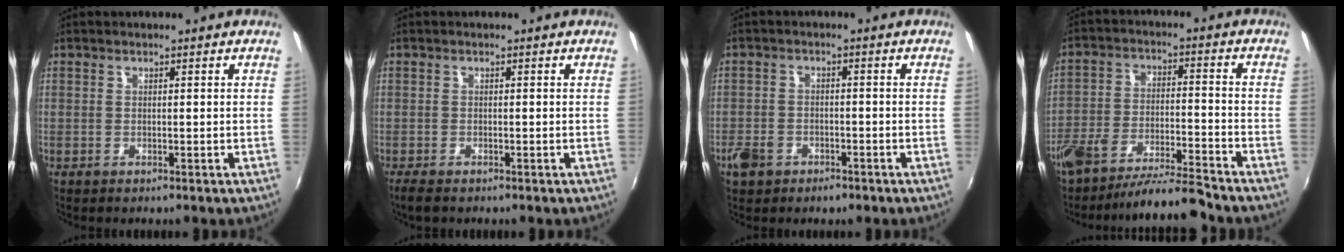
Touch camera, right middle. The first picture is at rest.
{"total": 2.6, "force": [-2.0, 0.9, 1.4], "torque": [-0.032, -0.012, -0.036]}
{"total": 5.6, "force": [-3.2, 3.9, 2.3], "torque": [-0.062, 0.000, -0.051]}
{"total": 11.0, "force": [-9.9, 1.1, 4.7], "torque": [-0.101, -0.008, -0.171]}